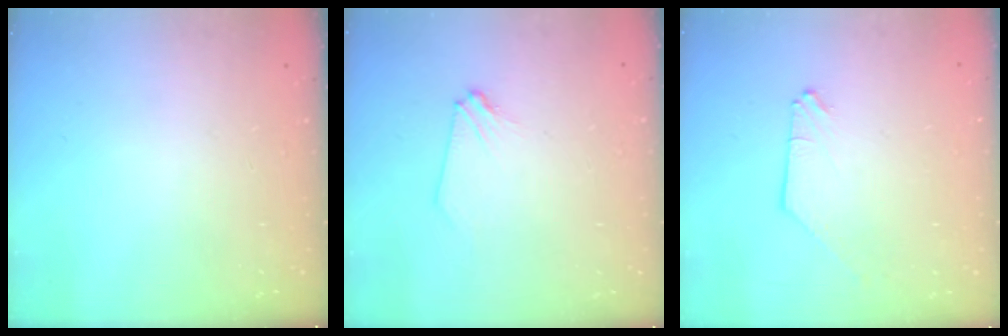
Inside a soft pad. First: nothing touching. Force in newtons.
{"total": 2.4, "press": 2.4, "slide": 0.4}
{"total": 0.0}